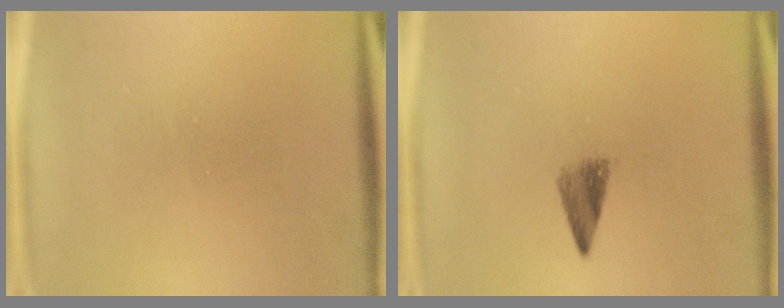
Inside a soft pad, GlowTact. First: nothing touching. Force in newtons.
{"total": 2.7}